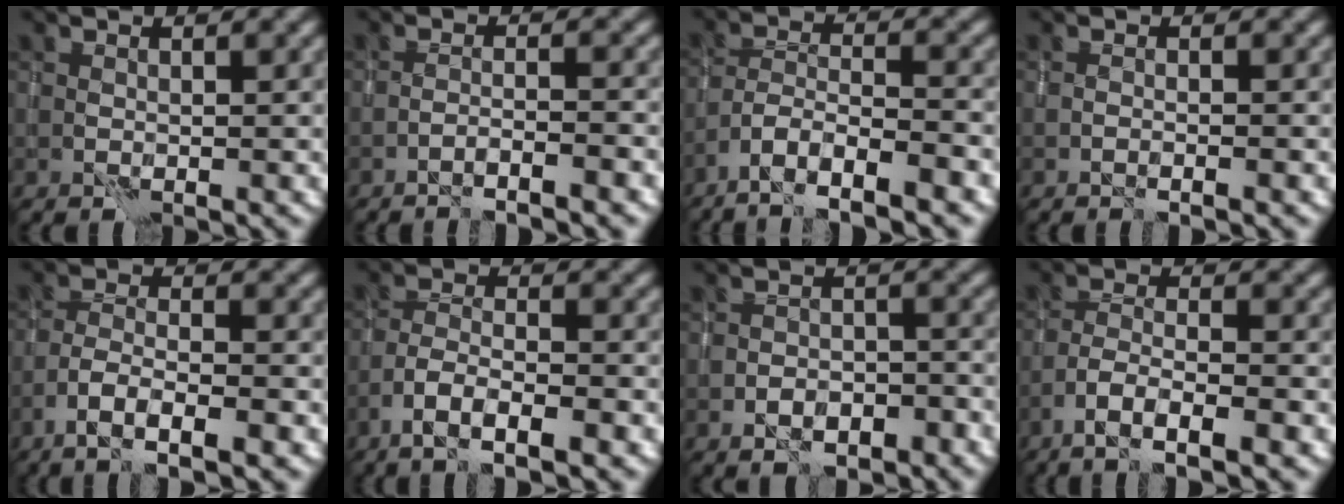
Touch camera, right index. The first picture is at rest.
{"total": 2.4, "force": [-1.9, -0.3, 1.5], "torque": [-0.023, 0.012, -0.035]}
{"total": 5.9, "force": [-4.4, 1.0, 3.7], "torque": [-0.064, 0.002, -0.081]}
{"total": 0.8, "force": [-0.4, -0.5, 0.5], "torque": [-0.015, 0.009, -0.006]}
{"total": 4.8, "force": [-2.9, 1.0, 3.7], "torque": [-0.071, 0.003, -0.053]}
{"total": 4.9, "force": [-3.1, 1.1, 3.6], "torque": [-0.068, 0.004, -0.057]}
{"total": 3.3, "force": [-2.1, 1.5, 2.1], "torque": [-0.025, 0.006, -0.030]}
{"total": 4.8, "force": [-3.1, 0.8, 3.5], "torque": [-0.067, 0.002, -0.055]}